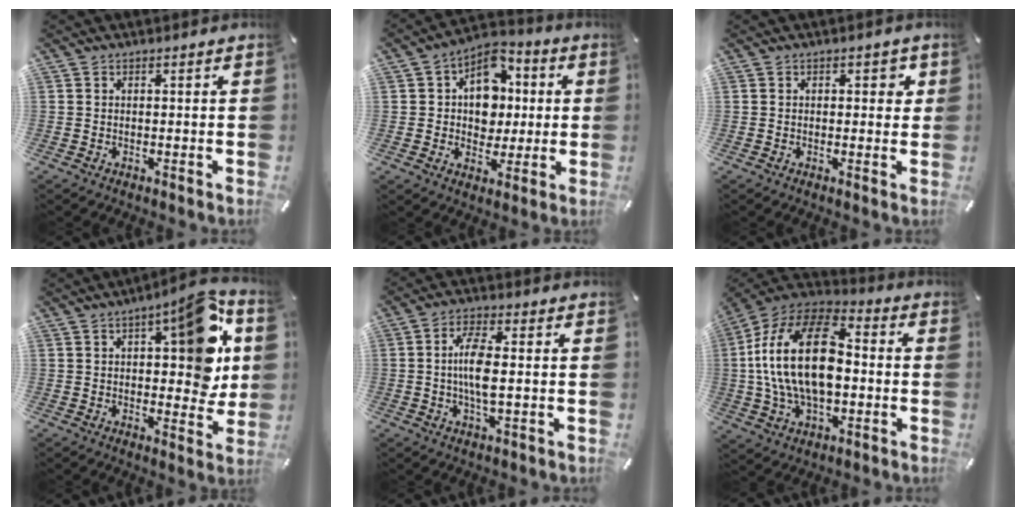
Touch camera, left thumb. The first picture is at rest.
{"total": 11.4, "force": [1.3, 9.9, 5.6], "torque": [-0.077, -0.007, 0.027]}
{"total": 2.2, "force": [0.5, 1.5, 1.5], "torque": [-0.008, 0.000, 0.001]}
{"total": 15.9, "force": [5.0, 7.1, 13.3], "torque": [-0.155, -0.023, 0.078]}
{"total": 7.8, "force": [0.0, 2.3, 7.5], "torque": [-0.157, -0.004, -0.006]}
{"total": 23.4, "force": [0.1, 14.5, 18.4], "torque": [-0.385, 0.014, -0.002]}